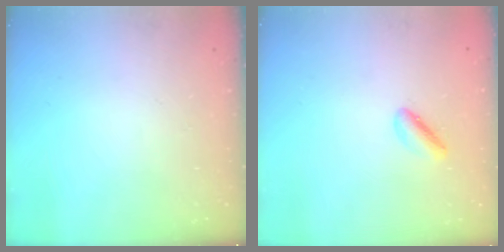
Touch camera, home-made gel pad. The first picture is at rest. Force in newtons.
{"total": 2.0, "press": 2.0, "slide": 0.3}